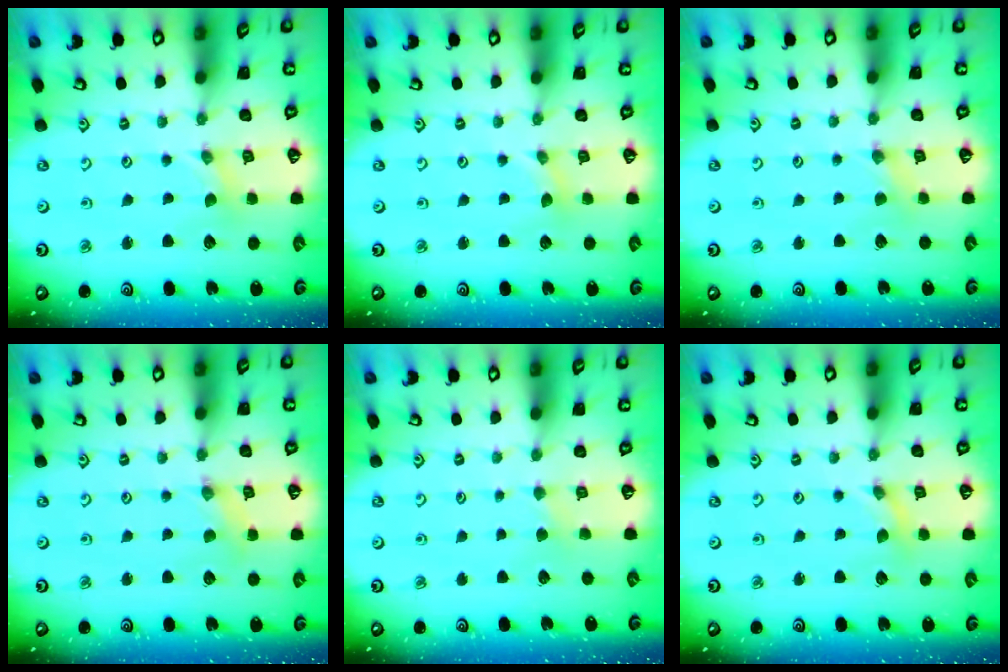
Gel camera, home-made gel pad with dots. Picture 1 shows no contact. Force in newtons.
{"total": 0.9, "press": 0.9, "slide": 0.2}
{"total": 2.5, "press": 2.4, "slide": 0.4}
{"total": 1.9, "press": 1.9, "slide": 0.3}
{"total": 2.0, "press": 1.9, "slide": 0.4}
{"total": 0.0}